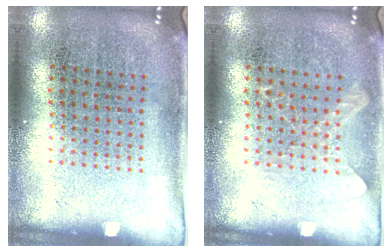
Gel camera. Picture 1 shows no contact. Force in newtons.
{"total": 0.8, "press": 0.8, "slide": 0.2}